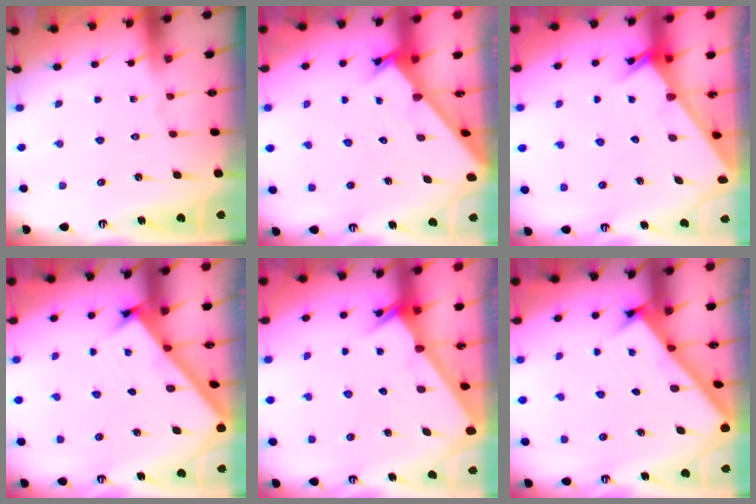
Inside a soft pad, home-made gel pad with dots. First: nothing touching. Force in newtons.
{"total": 2.6, "press": 2.6, "slide": 0.3}
{"total": 2.1, "press": 2.1, "slide": 0.1}
{"total": 3.0, "press": 3.0, "slide": 0.4}
{"total": 2.5, "press": 2.5, "slide": 0.1}
{"total": 3.0, "press": 3.0, "slide": 0.4}